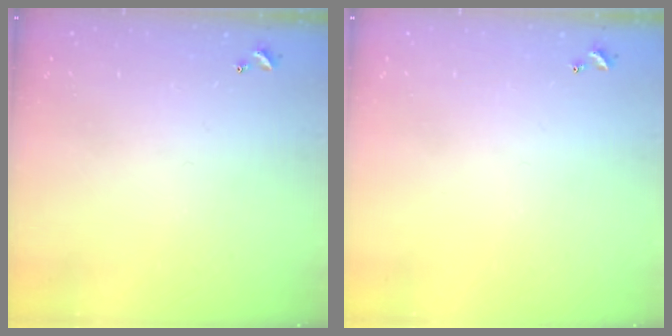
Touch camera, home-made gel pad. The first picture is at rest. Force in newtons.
{"total": 0.0}